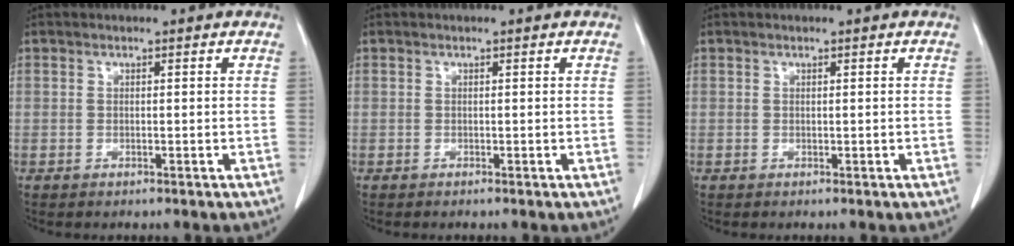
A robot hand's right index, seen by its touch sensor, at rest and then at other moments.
{"total": 0.0}
{"total": 0.0}